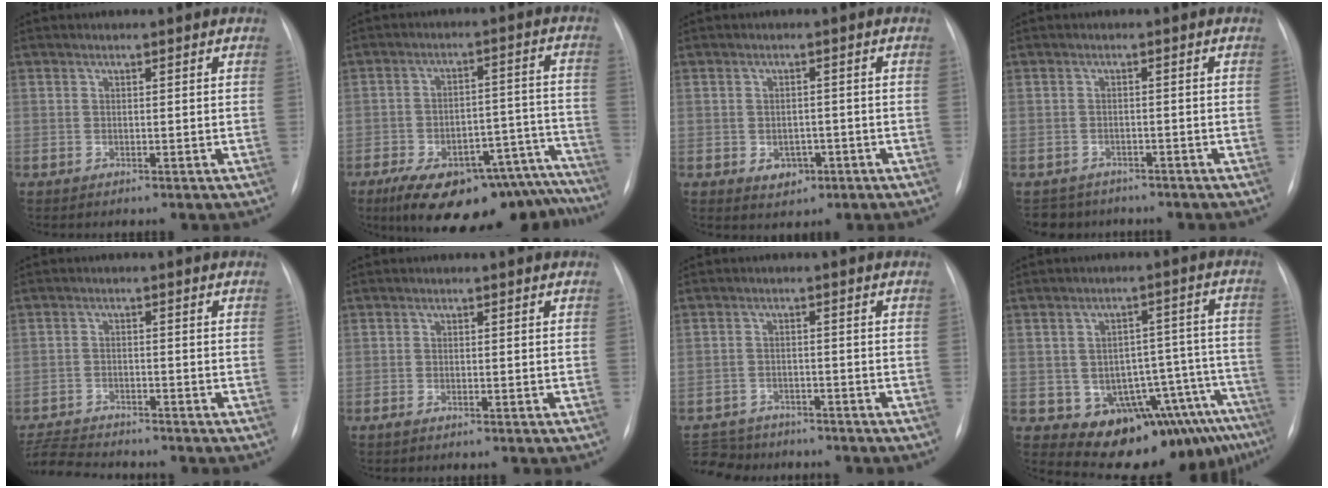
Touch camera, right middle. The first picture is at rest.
{"total": 22.2, "force": [-17.9, 8.2, 10.3], "torque": [-0.103, 0.040, -0.241]}
{"total": 3.0, "force": [-1.1, 2.3, 1.6], "torque": [-0.018, 0.005, -0.004]}
{"total": 3.7, "force": [-3.3, 1.7, -0.5], "torque": [0.006, 0.000, -0.051]}
{"total": 7.5, "force": [-7.3, 0.3, 1.5], "torque": [-0.030, -0.011, -0.126]}
{"total": 1.1, "force": [-0.9, 0.2, 0.6], "torque": [-0.015, -0.003, -0.011]}
{"total": 8.1, "force": [-7.4, 3.1, 1.1], "torque": [-0.024, 0.003, -0.111]}
{"total": 13.5, "force": [-8.7, 7.2, 7.4], "torque": [-0.064, 0.055, -0.104]}